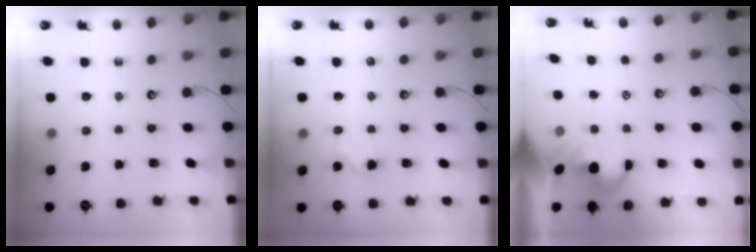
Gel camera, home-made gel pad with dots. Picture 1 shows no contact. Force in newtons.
{"total": 3.6, "press": 3.6, "slide": 0.3}
{"total": 1.6, "press": 1.3, "slide": 1.0}